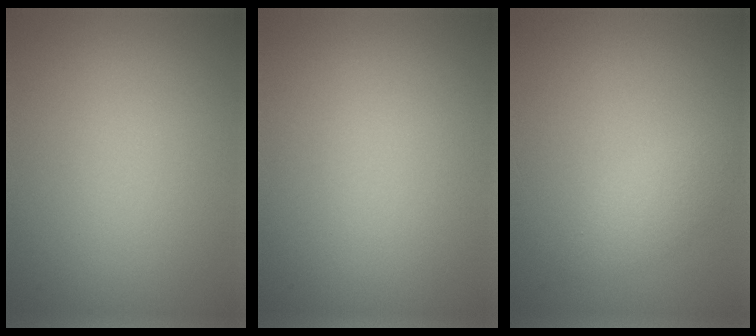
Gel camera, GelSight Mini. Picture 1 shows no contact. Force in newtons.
{"total": 0.0}
{"total": 1.9, "press": 1.9, "slide": 0.1}